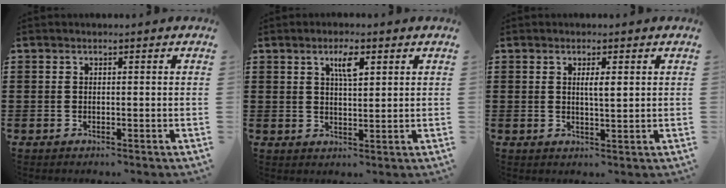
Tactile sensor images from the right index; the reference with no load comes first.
{"total": 4.0, "force": [2.0, 1.2, 3.3], "torque": [-0.063, 0.006, 0.029]}
{"total": 2.3, "force": [0.6, 0.4, 2.2], "torque": [-0.044, 0.004, 0.008]}